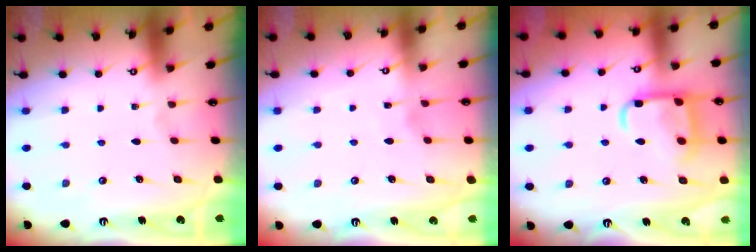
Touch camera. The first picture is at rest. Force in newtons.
{"total": 1.8, "press": 1.8, "slide": 0.3}
{"total": 13.3, "press": 13.2, "slide": 1.3}